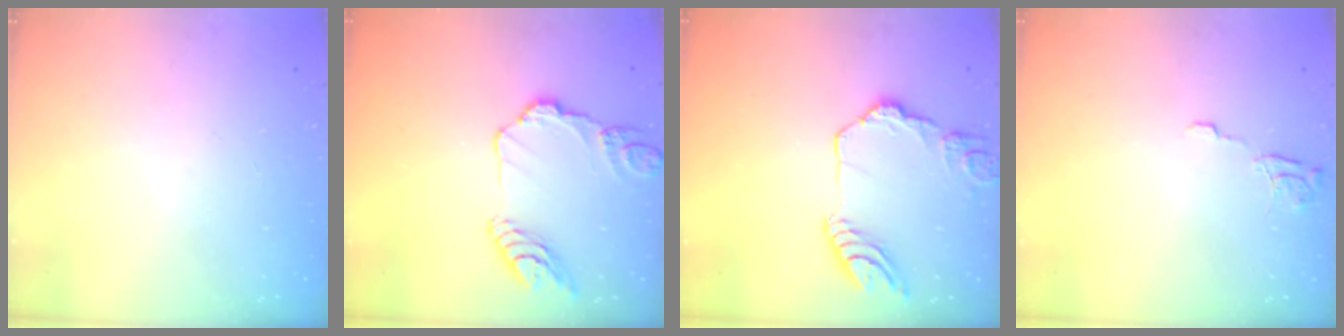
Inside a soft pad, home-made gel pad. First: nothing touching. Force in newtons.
{"total": 12.1, "press": 12.1, "slide": 1.1}
{"total": 14.6, "press": 14.4, "slide": 1.9}
{"total": 5.2, "press": 5.1, "slide": 0.5}